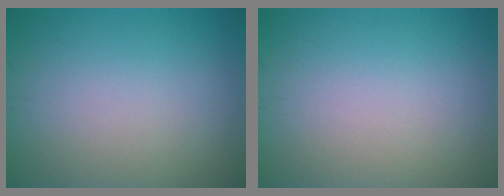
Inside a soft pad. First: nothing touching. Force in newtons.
{"total": 0.0}